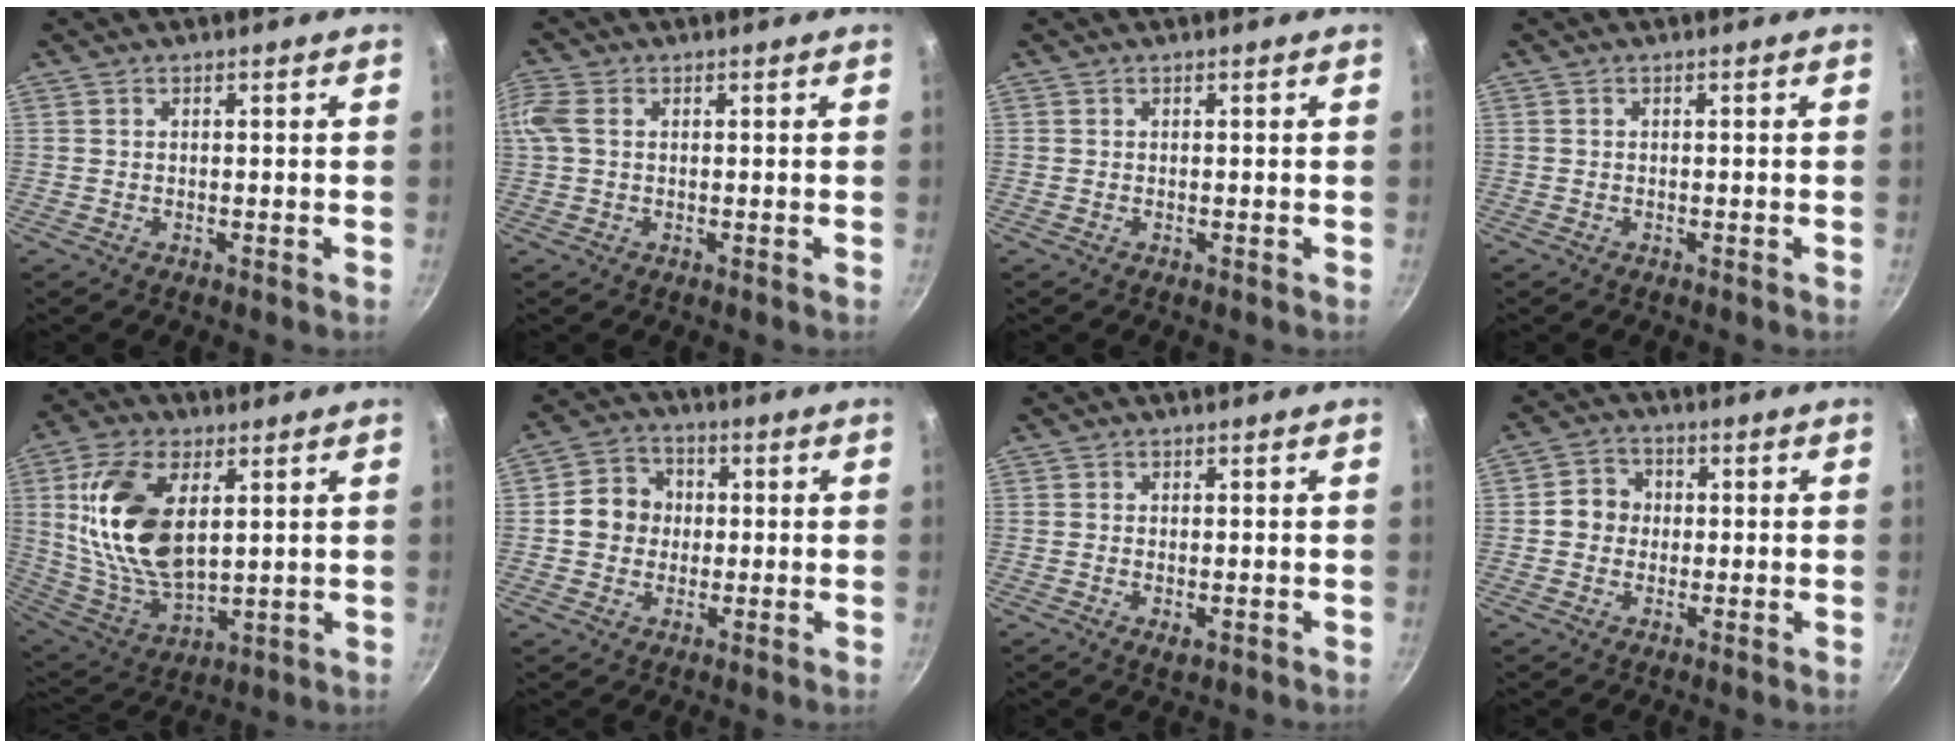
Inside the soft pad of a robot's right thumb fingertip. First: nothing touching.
{"total": 4.7, "force": [1.0, 3.1, 3.4], "torque": [-0.112, 0.019, 0.021]}
{"total": 0.0}
{"total": 0.0}
{"total": 19.4, "force": [4.5, 10.2, 15.8], "torque": [-0.304, -0.020, 0.092]}
{"total": 8.3, "force": [0.0, 7.4, 3.7], "torque": [-0.036, 0.018, -0.010]}
{"total": 1.8, "force": [-0.5, 0.9, 1.5], "torque": [-0.026, -0.002, -0.006]}
{"total": 5.6, "force": [0.0, 5.1, 2.4], "torque": [-0.020, 0.014, -0.009]}